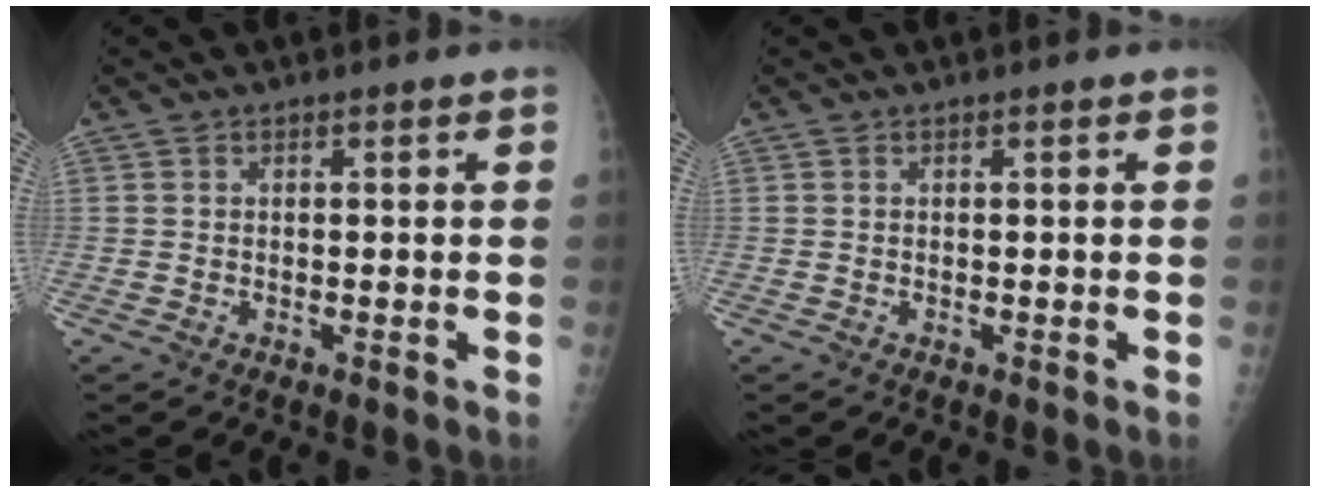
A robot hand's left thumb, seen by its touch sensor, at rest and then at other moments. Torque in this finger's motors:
{"motor_torque": [0.00, 0.00, 0.00, 0.00, 0.00]}